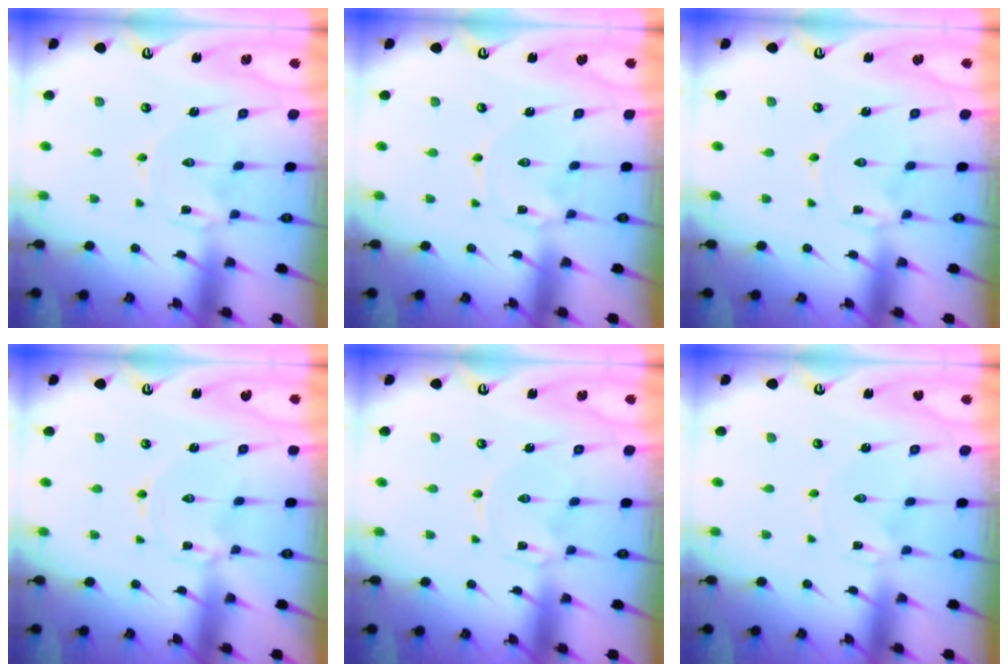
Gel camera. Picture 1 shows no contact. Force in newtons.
{"total": 1.5, "press": 1.5, "slide": 0.2}
{"total": 0.0}
{"total": 0.9, "press": 0.9, "slide": 0.1}
{"total": 0.0}
{"total": 0.0}